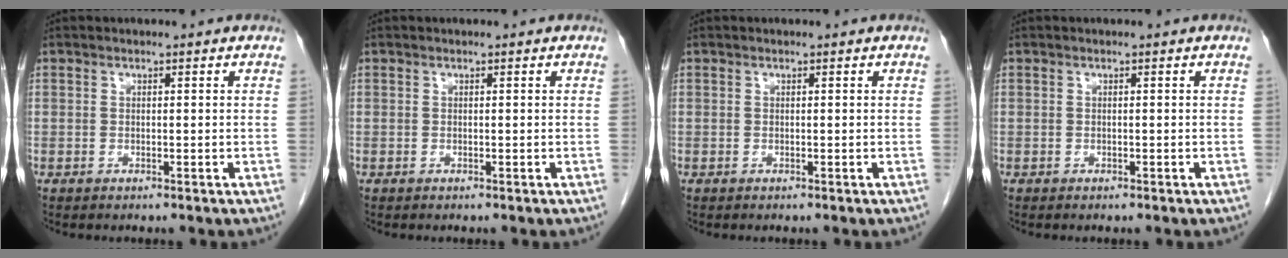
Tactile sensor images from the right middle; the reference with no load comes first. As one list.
[{"total": 0.0}, {"total": 0.0}, {"total": 0.0}]